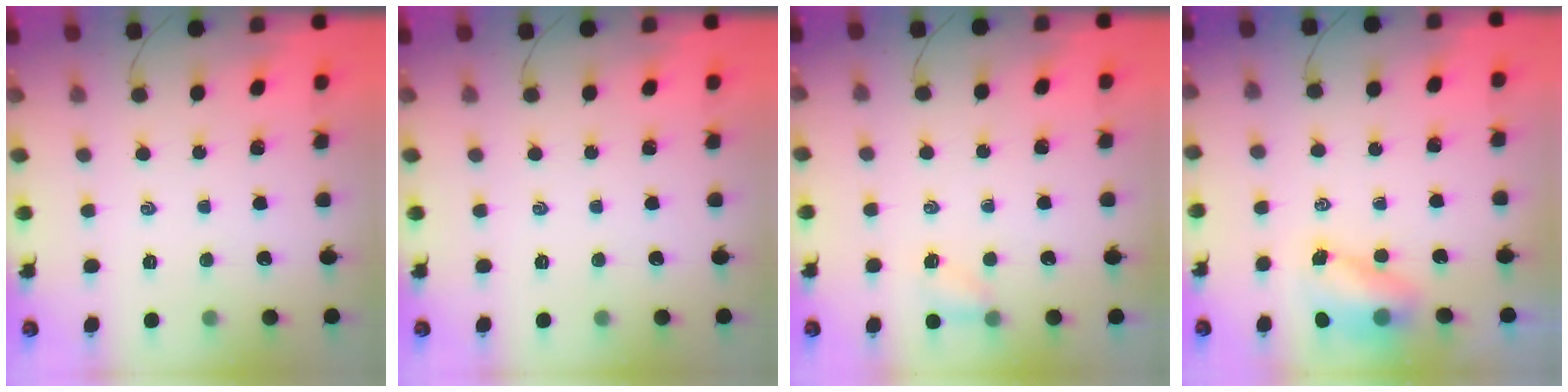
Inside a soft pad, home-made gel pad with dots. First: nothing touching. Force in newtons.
{"total": 0.0}
{"total": 4.2, "press": 3.9, "slide": 1.4}
{"total": 5.7, "press": 5.7, "slide": 0.7}